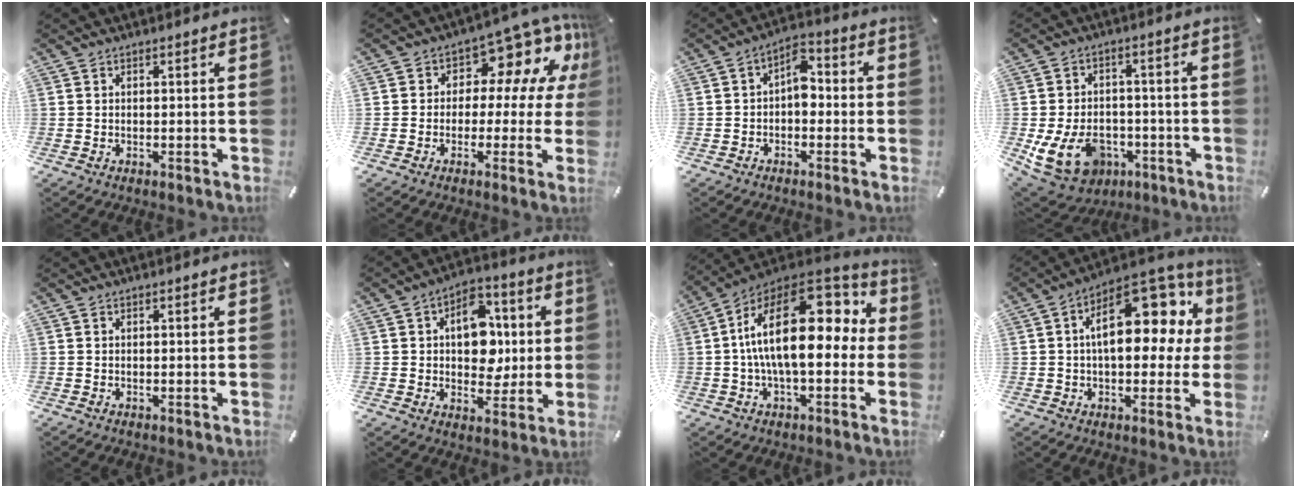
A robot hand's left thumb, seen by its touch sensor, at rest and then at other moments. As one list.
[{"total": 9.1, "force": [4.6, 6.1, 4.9], "torque": [-0.069, -0.043, 0.082]}, {"total": 6.2, "force": [-1.0, 4.1, 4.6], "torque": [-0.069, 0.013, -0.021]}, {"total": 13.2, "force": [-4.7, 9.9, 7.3], "torque": [-0.161, 0.020, -0.079]}, {"total": 0.0}, {"total": 12.5, "force": [1.4, 9.4, 8.2], "torque": [-0.101, 0.004, 0.025]}, {"total": 22.1, "force": [2.9, 10.8, 19.0], "torque": [-0.337, -0.024, 0.051]}, {"total": 19.3, "force": [5.4, 10.7, 15.2], "torque": [-0.205, -0.029, 0.092]}]